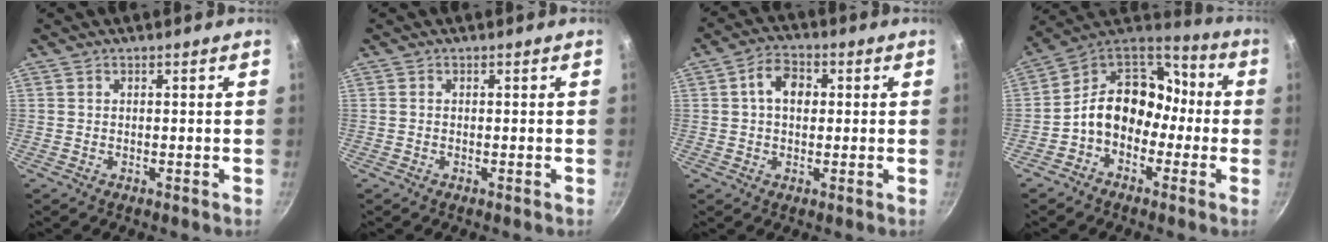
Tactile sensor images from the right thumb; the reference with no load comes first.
{"total": 0.0}
{"total": 6.6, "force": [1.1, 4.6, 4.6], "torque": [-0.060, 0.012, 0.009]}
{"total": 14.1, "force": [-2.8, 11.2, 8.2], "torque": [-0.084, 0.060, -0.072]}